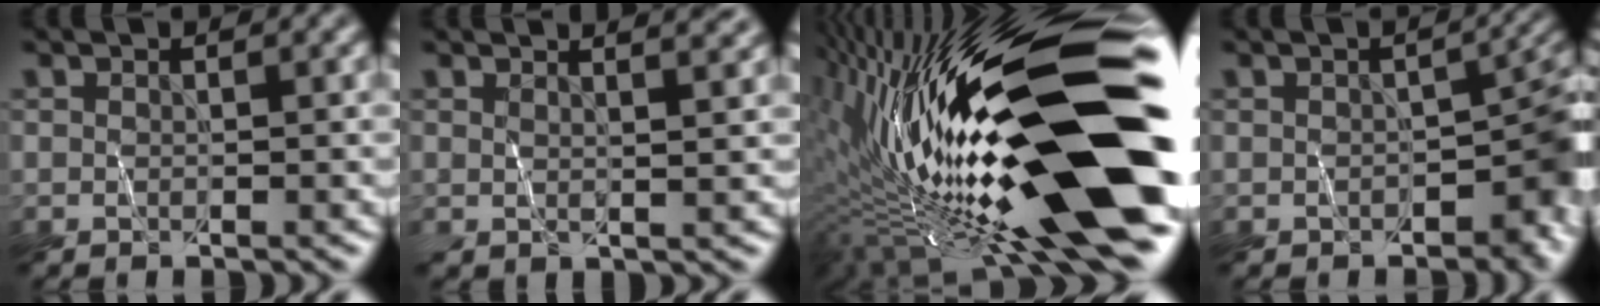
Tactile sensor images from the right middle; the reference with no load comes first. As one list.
[{"total": 4.7, "force": [3.4, 1.7, 2.7], "torque": [-0.022, 0.029, 0.020]}, {"total": 20.6, "force": [-3.0, 5.2, 19.7], "torque": [-0.326, 0.001, -0.069]}, {"total": 6.8, "force": [-2.2, 3.9, 5.1], "torque": [-0.053, -0.004, -0.023]}]